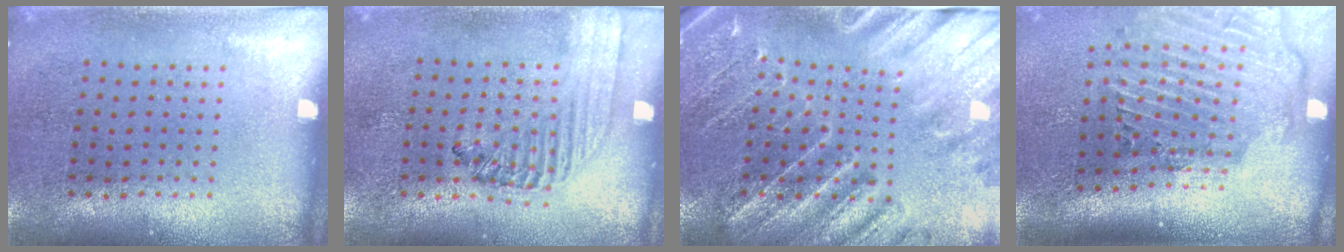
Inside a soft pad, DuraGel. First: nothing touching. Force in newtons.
{"total": 1.4, "press": 1.2, "slide": 0.6}
{"total": 3.1, "press": 3.0, "slide": 0.8}
{"total": 2.9, "press": 2.2, "slide": 1.8}